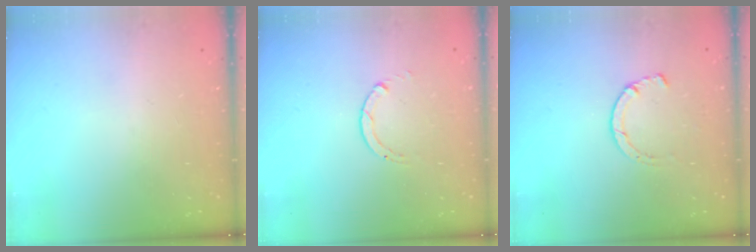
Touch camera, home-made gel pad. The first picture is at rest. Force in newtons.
{"total": 0.8, "press": 0.7, "slide": 0.1}
{"total": 1.5, "press": 1.5, "slide": 0.3}